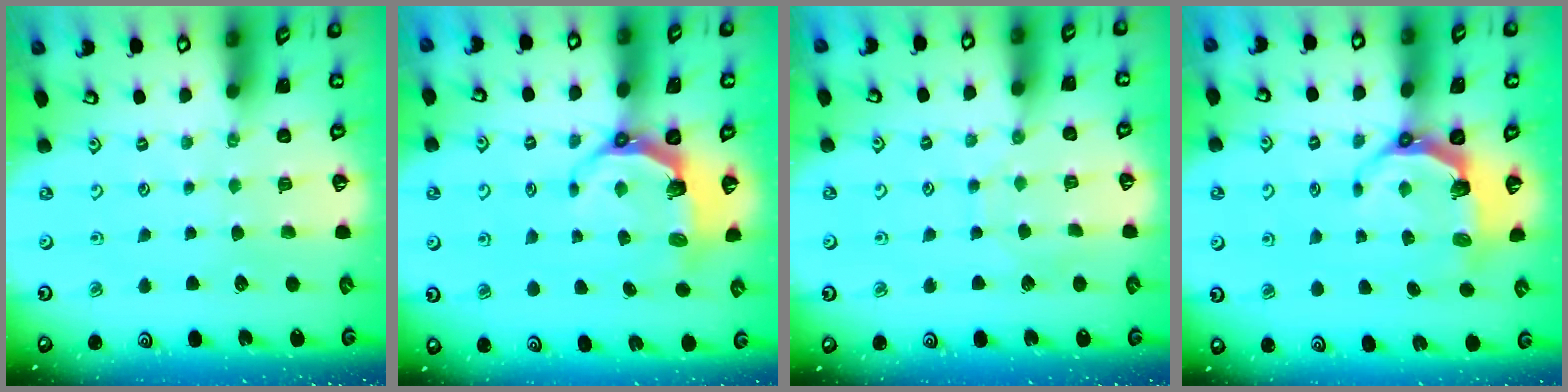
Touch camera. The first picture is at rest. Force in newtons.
{"total": 6.2, "press": 4.7, "slide": 4.1}
{"total": 4.7, "press": 4.7, "slide": 0.4}
{"total": 6.2, "press": 4.7, "slide": 4.1}